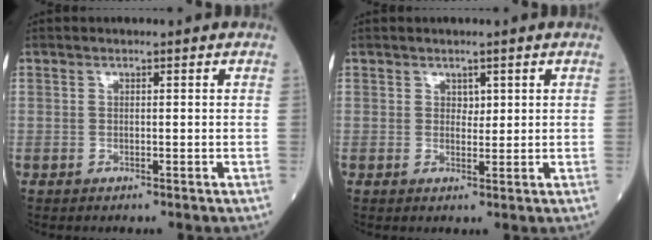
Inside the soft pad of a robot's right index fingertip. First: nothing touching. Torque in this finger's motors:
{"motor_torque": [-0.13, 0.03, -0.05, 0.00]}